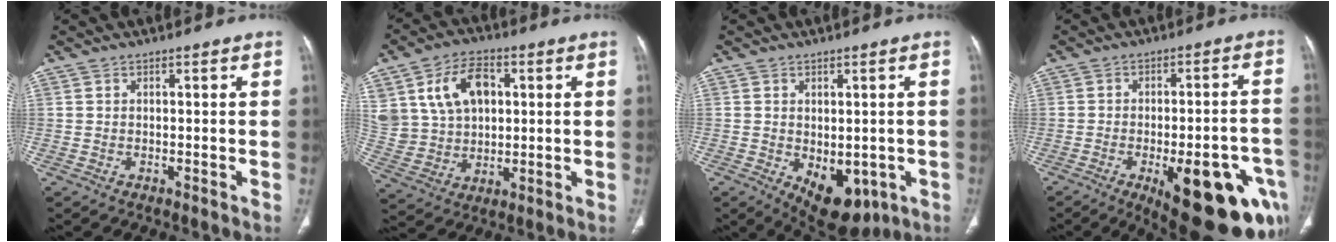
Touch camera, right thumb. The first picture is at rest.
{"total": 14.6, "force": [4.5, 10.5, 9.1], "torque": [-0.149, 0.000, 0.093]}
{"total": 9.7, "force": [-3.0, 5.8, 7.1], "torque": [-0.071, -0.006, -0.022]}
{"total": 22.8, "force": [-9.8, 8.1, 18.9], "torque": [-0.172, 0.029, -0.116]}